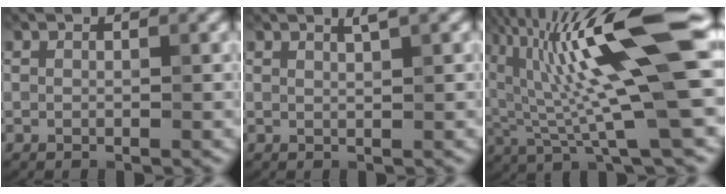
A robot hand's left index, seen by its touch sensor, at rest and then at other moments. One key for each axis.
{"total": 1.0, "fx": 0.8, "fy": 0.0, "fz": 0.7, "tx": -0.003, "ty": 0.003, "tz": 0.015}
{"total": 13.5, "fx": 2.9, "fy": 2.3, "fz": 12.9, "tx": -0.214, "ty": 0.015, "tz": 0.059}